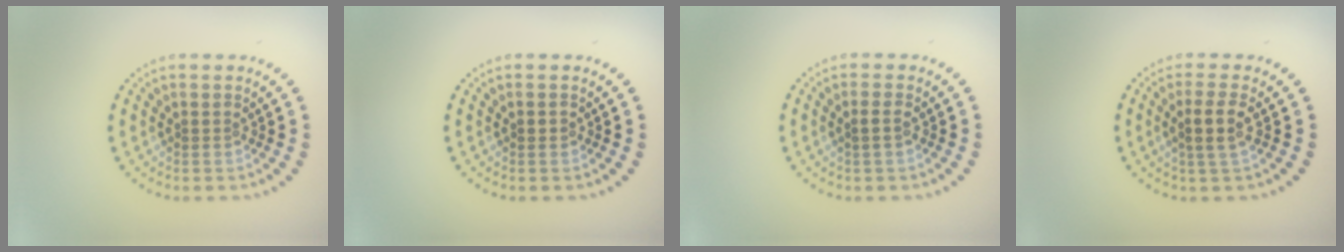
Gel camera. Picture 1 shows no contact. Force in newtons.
{"total": 0.9, "press": 0.9, "slide": 0.1}
{"total": 0.6, "press": 0.5, "slide": 0.3}
{"total": 2.6, "press": 2.3, "slide": 1.3}